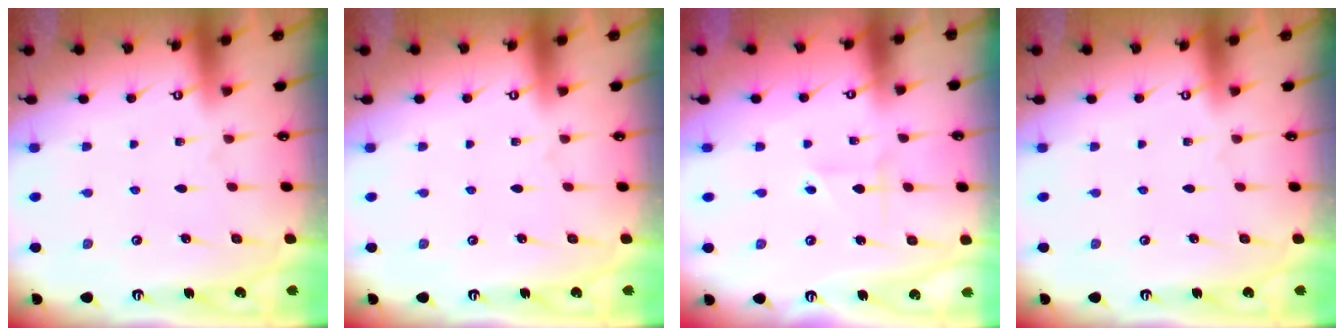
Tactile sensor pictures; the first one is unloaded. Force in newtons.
{"total": 0.0}
{"total": 1.9, "press": 1.8, "slide": 0.5}
{"total": 0.0}